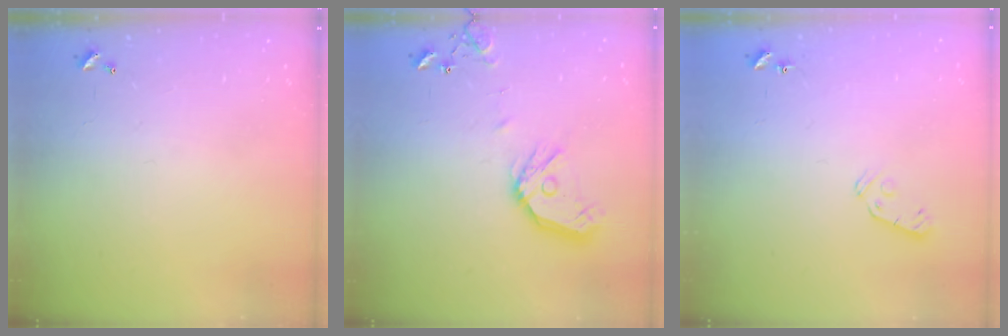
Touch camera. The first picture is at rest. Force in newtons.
{"total": 13.4, "press": 13.2, "slide": 2.1}
{"total": 5.9, "press": 5.9, "slide": 0.6}